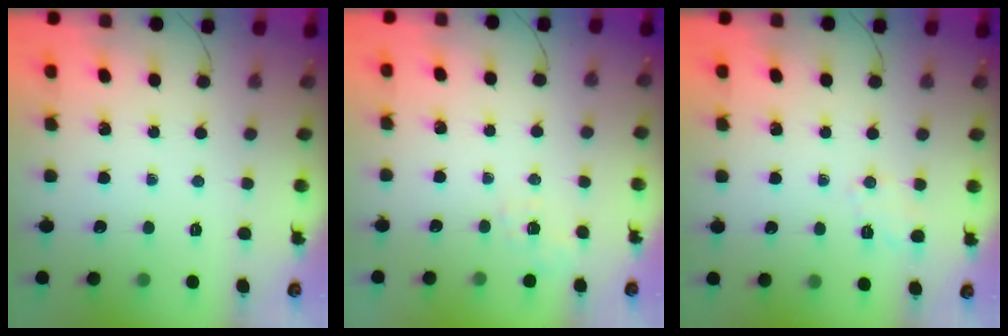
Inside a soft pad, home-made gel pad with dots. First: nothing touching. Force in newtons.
{"total": 2.3, "press": 1.6, "slide": 1.6}
{"total": 2.7, "press": 2.3, "slide": 1.5}